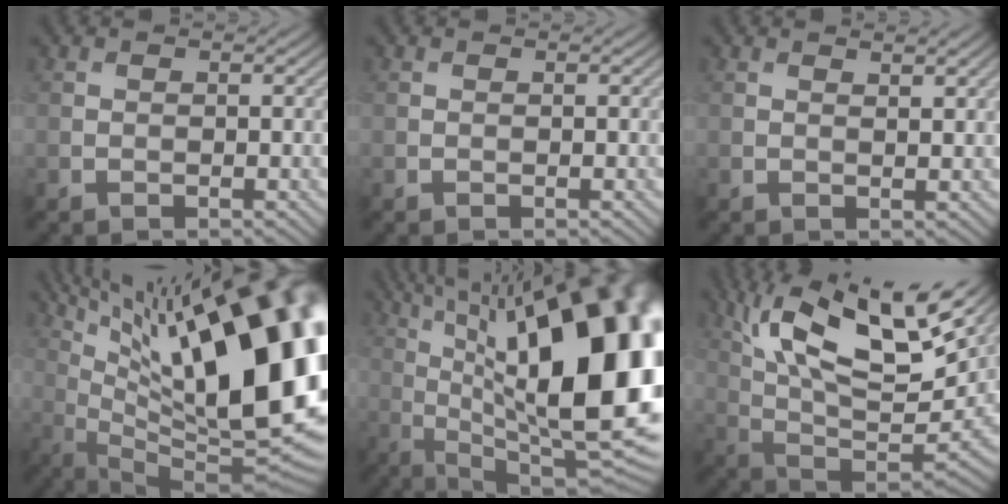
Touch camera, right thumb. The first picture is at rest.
{"total": 0.0}
{"total": 1.3, "force": [1.1, -0.1, 0.8], "torque": [-0.018, -0.004, 0.024]}
{"total": 21.5, "force": [7.0, 6.3, 19.3], "torque": [-0.275, 0.041, 0.125]}
{"total": 21.9, "force": [3.1, 8.4, 19.9], "torque": [-0.291, 0.033, 0.042]}
{"total": 17.7, "force": [8.1, 5.8, 14.6], "torque": [-0.284, 0.007, 0.151]}